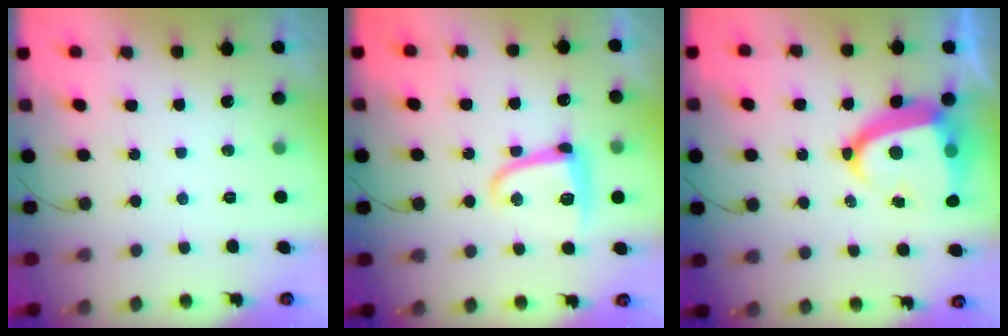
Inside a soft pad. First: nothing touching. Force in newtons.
{"total": 10.2, "press": 10.2, "slide": 0.4}
{"total": 14.4, "press": 14.3, "slide": 1.6}